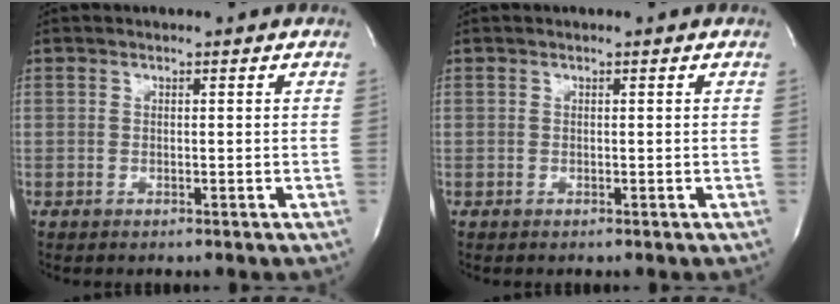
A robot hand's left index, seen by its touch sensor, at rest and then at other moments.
{"total": 0.0}